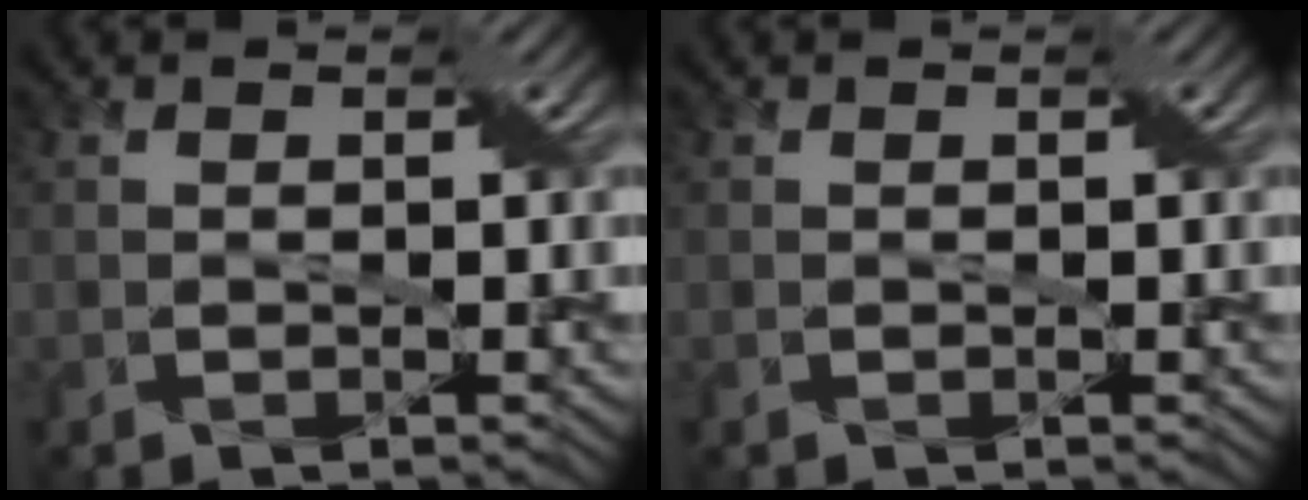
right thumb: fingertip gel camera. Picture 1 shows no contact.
{"total": 0.0}